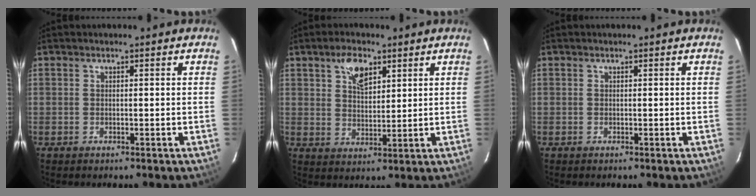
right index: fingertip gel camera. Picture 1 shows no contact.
{"total": 6.1, "force": [3.4, 3.1, 4.0], "torque": [-0.066, 0.007, 0.062]}
{"total": 0.0}